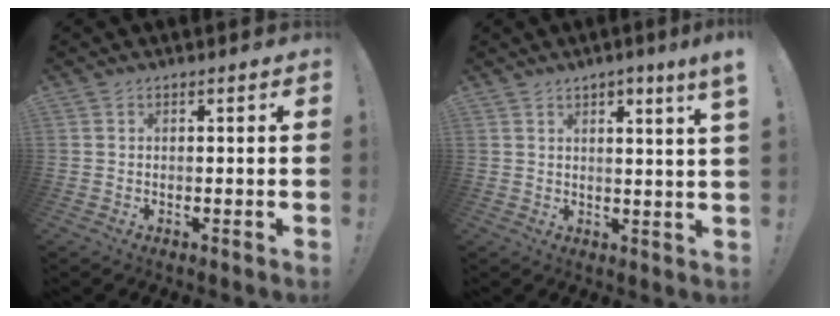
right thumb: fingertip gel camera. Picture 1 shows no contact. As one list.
[{"total": 4.6, "force": [2.5, -0.7, 3.8], "torque": [-0.046, -0.018, 0.034]}]